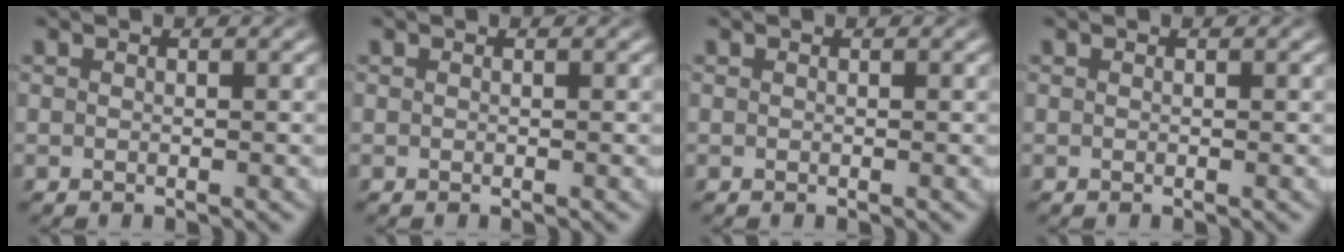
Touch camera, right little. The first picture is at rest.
{"total": 0.0}
{"total": 0.0}
{"total": 0.0}